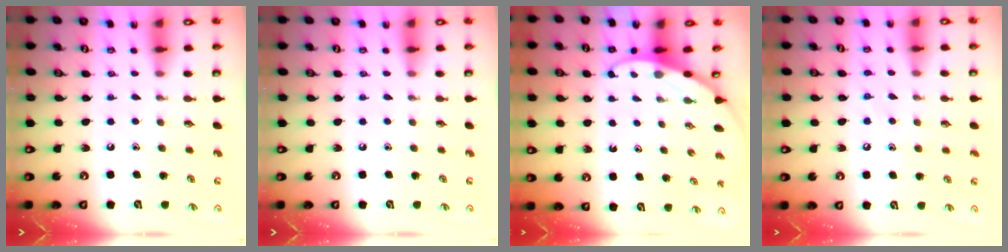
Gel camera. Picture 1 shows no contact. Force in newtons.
{"total": 0.0}
{"total": 3.4, "press": 3.4, "slide": 0.2}
{"total": 6.8, "press": 6.8, "slide": 0.3}